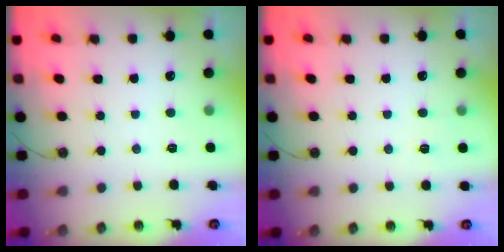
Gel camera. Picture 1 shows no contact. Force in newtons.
{"total": 4.2, "press": 4.1, "slide": 1.1}